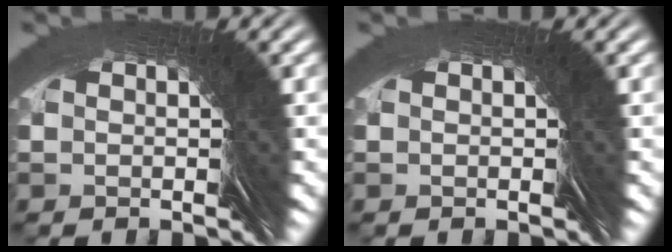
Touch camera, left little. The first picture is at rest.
{"total": 0.0}